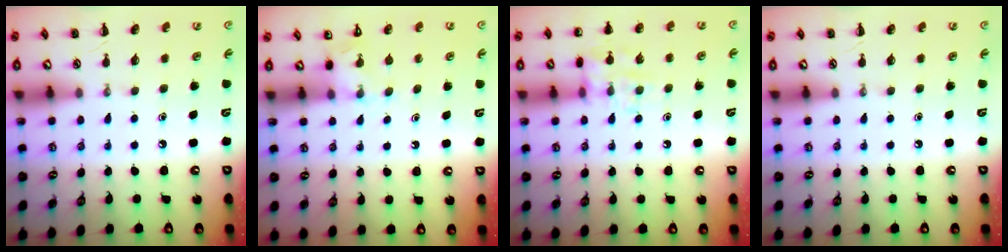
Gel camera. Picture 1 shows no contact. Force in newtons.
{"total": 5.4, "press": 5.1, "slide": 1.6}
{"total": 10.7, "press": 10.7, "slide": 0.6}
{"total": 0.0}